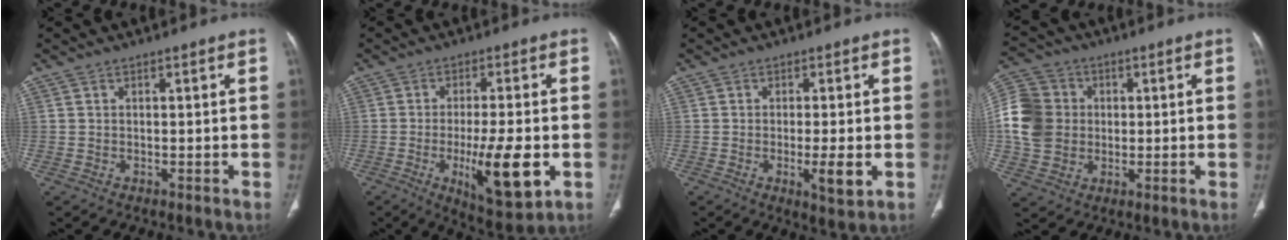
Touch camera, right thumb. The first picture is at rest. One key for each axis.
{"total": 13.4, "fx": -3.5, "fy": 3.6, "fz": 12.4, "tx": -0.192, "ty": -0.014, "tz": -0.049}
{"total": 5.2, "fx": -1.2, "fy": 1.1, "fz": 4.9, "tx": -0.080, "ty": -0.012, "tz": -0.019}
{"total": 12.6, "fx": 0.3, "fy": 10.9, "fz": 6.4, "tx": -0.125, "ty": 0.017, "tz": 0.001}